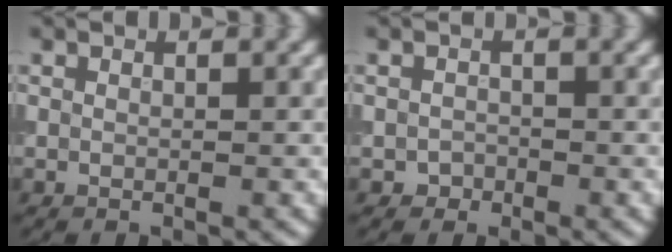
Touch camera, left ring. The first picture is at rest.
{"total": 0.8, "force": [-0.6, 0.6, -0.2], "torque": [0.008, 0.001, -0.011]}